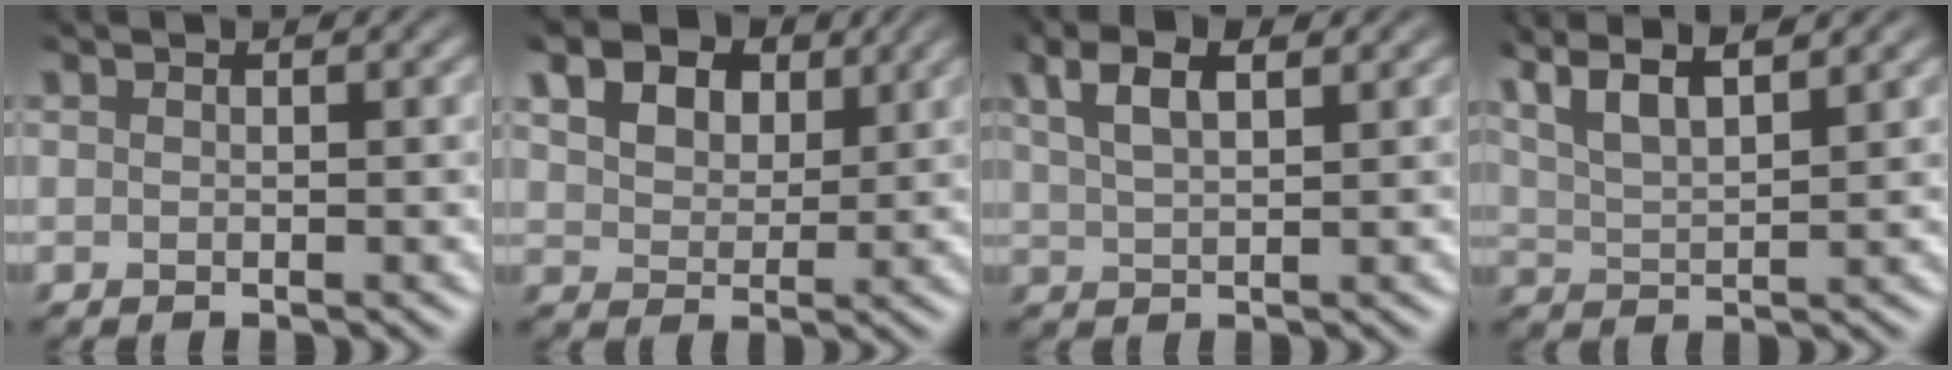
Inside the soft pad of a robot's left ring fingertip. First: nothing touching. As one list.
[{"total": 8.6, "force": [4.7, 5.3, 4.8], "torque": [-0.102, 0.029, 0.071]}, {"total": 3.9, "force": [2.0, 1.4, 3.0], "torque": [-0.067, 0.013, 0.039]}, {"total": 6.5, "force": [4.4, 1.8, 4.4], "torque": [-0.078, 0.034, 0.055]}]